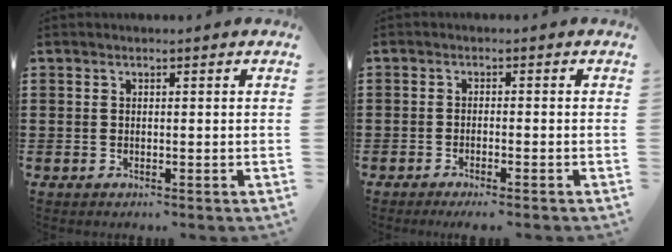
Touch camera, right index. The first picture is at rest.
{"total": 1.4, "force": [-1.2, -0.1, 0.7], "torque": [-0.012, -0.001, -0.022]}